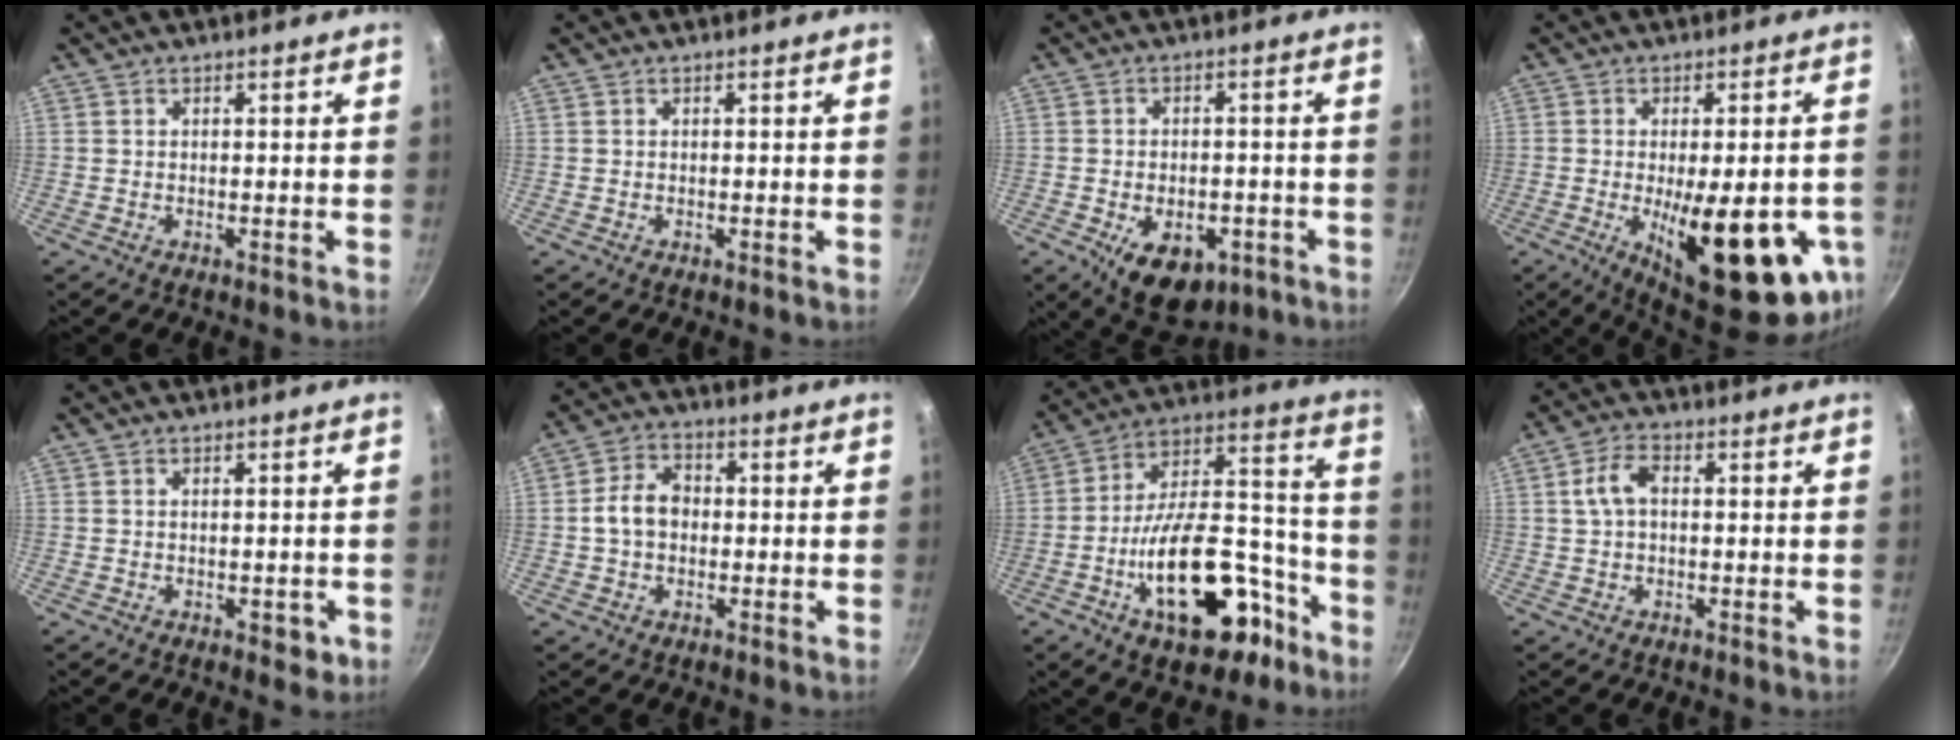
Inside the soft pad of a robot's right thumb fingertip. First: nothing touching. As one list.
[{"total": 0.0}, {"total": 12.2, "force": [-5.4, 7.3, 8.1], "torque": [-0.104, 0.010, -0.066]}, {"total": 22.2, "force": [-6.9, 8.0, 19.5], "torque": [-0.226, -0.010, -0.071]}, {"total": 2.6, "force": [-0.8, 1.5, 1.9], "torque": [-0.010, 0.003, -0.005]}, {"total": 7.0, "force": [-0.3, 5.3, 4.6], "torque": [-0.071, 0.021, -0.013]}, {"total": 23.0, "force": [-10.5, 10.7, 17.4], "torque": [-0.277, 0.083, -0.159]}, {"total": 5.1, "force": [0.7, 3.1, 4.1], "torque": [-0.083, 0.015, 0.008]}]